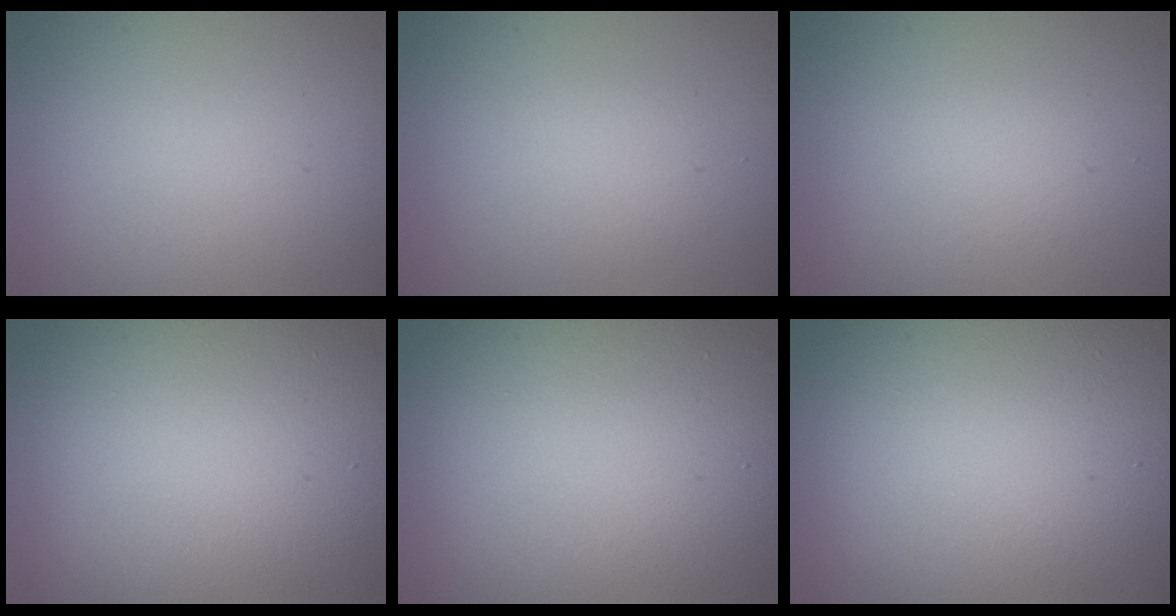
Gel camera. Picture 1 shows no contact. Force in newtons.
{"total": 1.6, "press": 1.6, "slide": 0.2}
{"total": 1.2, "press": 1.2, "slide": 0.0}
{"total": 15.3, "press": 15.2, "slide": 1.2}
{"total": 15.3, "press": 15.3, "slide": 1.0}
{"total": 18.0, "press": 17.9, "slide": 1.8}